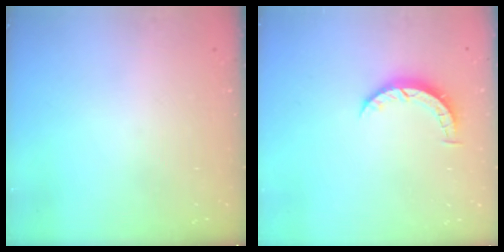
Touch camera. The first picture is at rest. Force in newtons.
{"total": 3.6, "press": 3.6, "slide": 0.4}